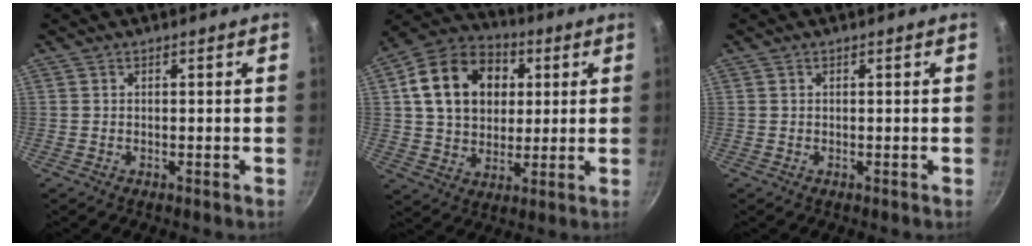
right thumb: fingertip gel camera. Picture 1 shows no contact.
{"total": 17.6, "force": [4.1, 13.5, 10.5], "torque": [-0.155, 0.016, 0.062]}
{"total": 0.0}